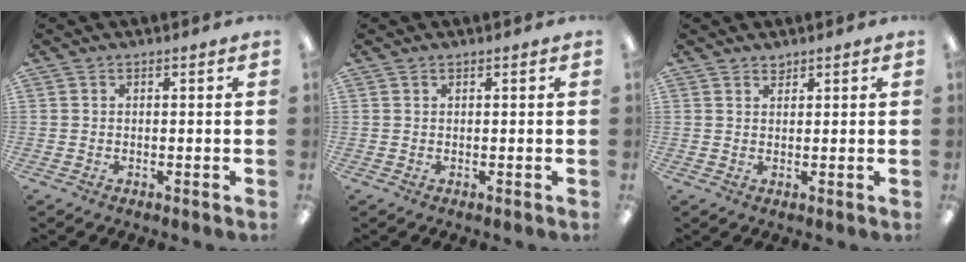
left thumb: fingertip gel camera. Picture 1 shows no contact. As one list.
[{"total": 0.5, "force": [0.5, 0.2, 0.1], "torque": [-0.003, 0.001, 0.008]}, {"total": 1.5, "force": [1.5, 0.5, 0.0], "torque": [0.007, -0.006, 0.027]}]